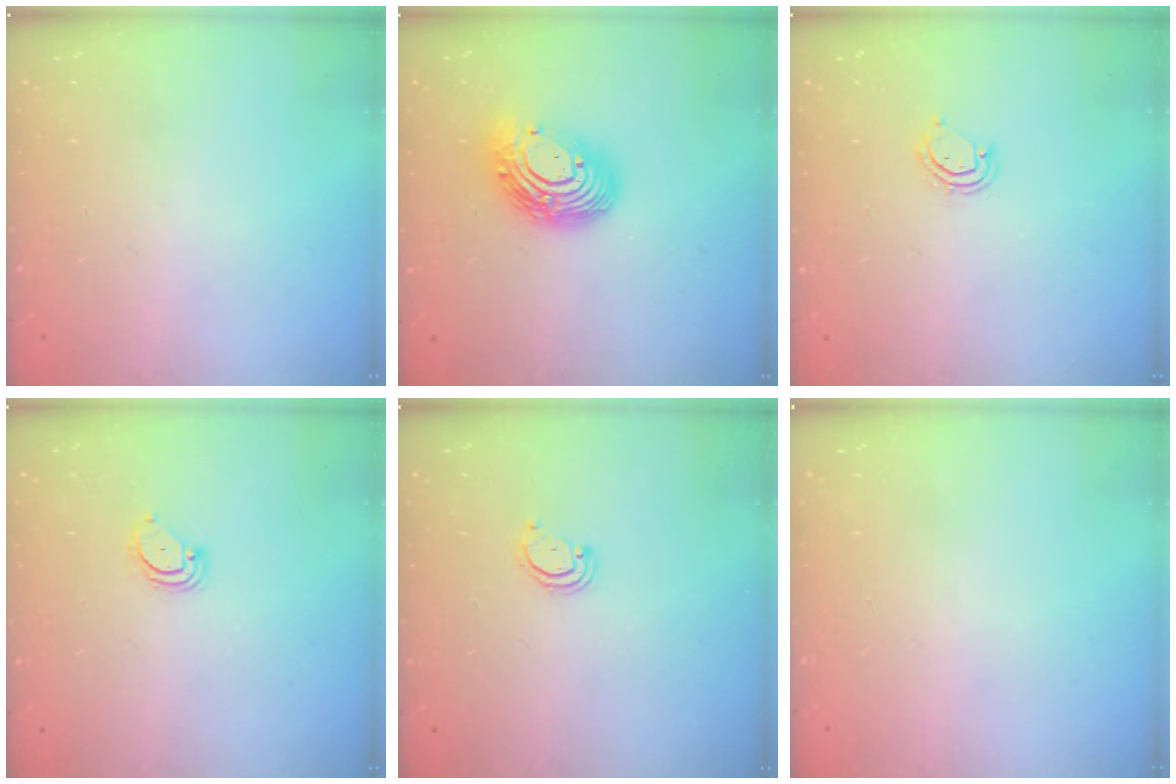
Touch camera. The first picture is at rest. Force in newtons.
{"total": 14.0, "press": 14.0, "slide": 1.1}
{"total": 3.4, "press": 3.4, "slide": 0.2}
{"total": 3.9, "press": 3.9, "slide": 0.2}
{"total": 2.4, "press": 2.4, "slide": 0.2}
{"total": 0.0}